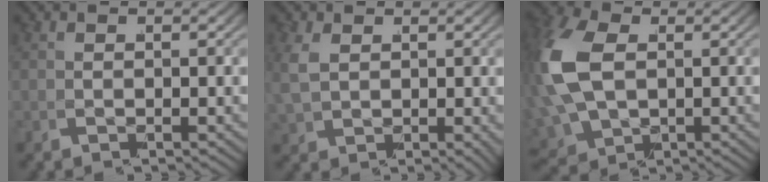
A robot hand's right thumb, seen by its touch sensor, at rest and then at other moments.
{"total": 2.7, "force": [1.5, 1.5, 1.8], "torque": [-0.041, -0.004, 0.042]}
{"total": 9.7, "force": [0.7, 7.3, 6.3], "torque": [-0.176, -0.046, 0.046]}